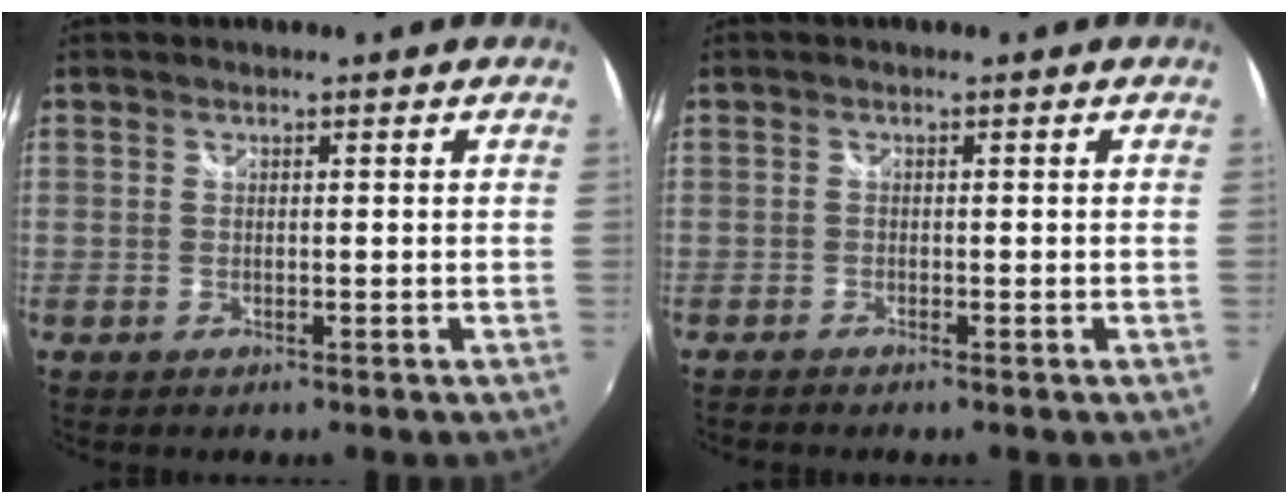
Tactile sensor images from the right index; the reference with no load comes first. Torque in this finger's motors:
{"motor_torque": [0.05, -0.09, 0.07, 0.00]}